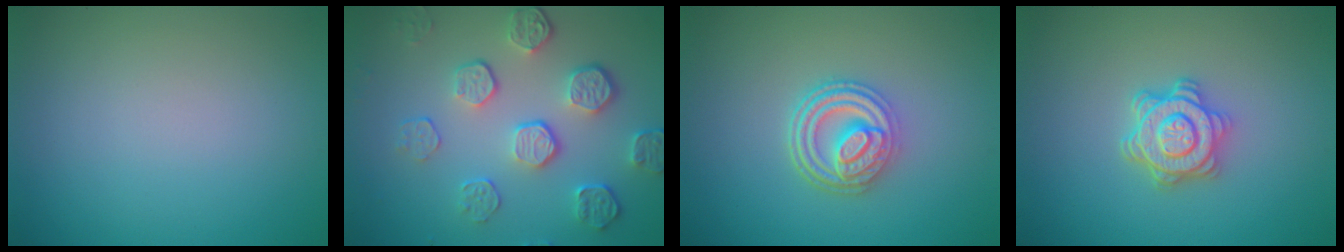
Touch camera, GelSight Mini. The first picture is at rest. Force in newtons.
{"total": 5.3, "press": 3.8, "slide": 3.7}
{"total": 4.6, "press": 3.6, "slide": 3.0}
{"total": 4.3, "press": 3.6, "slide": 2.3}